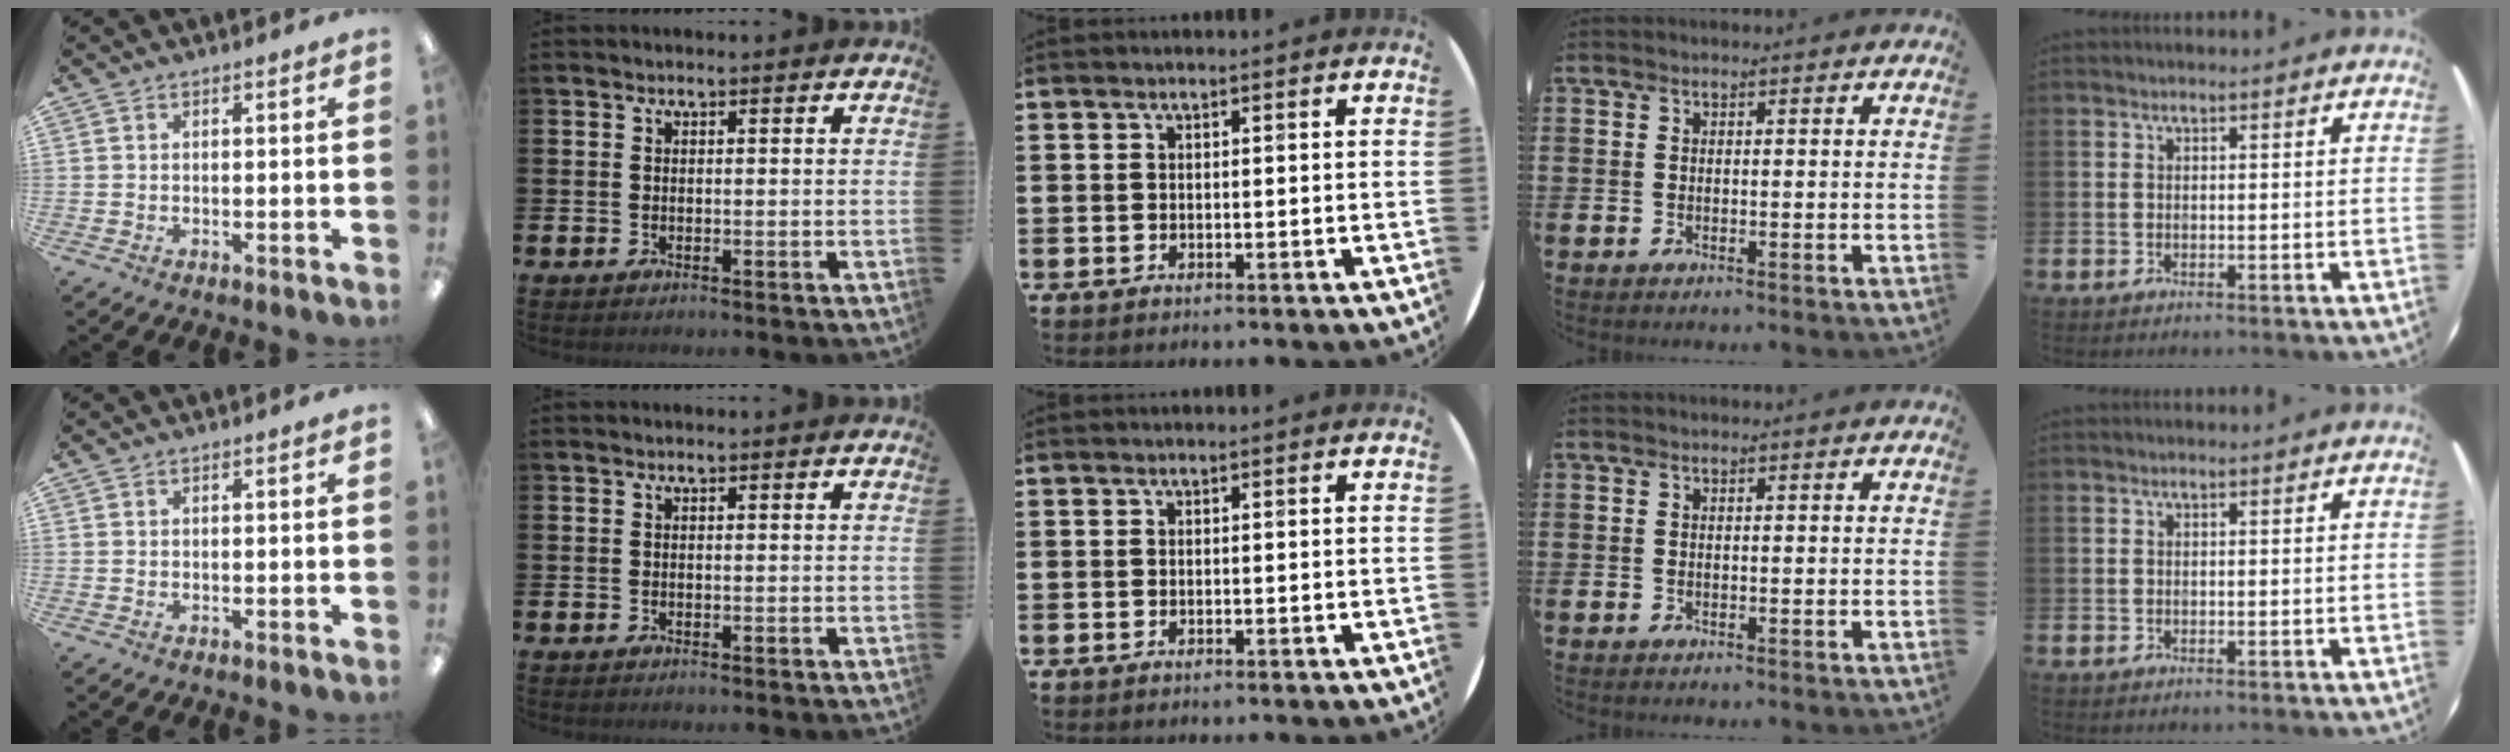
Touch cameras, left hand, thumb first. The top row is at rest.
{}